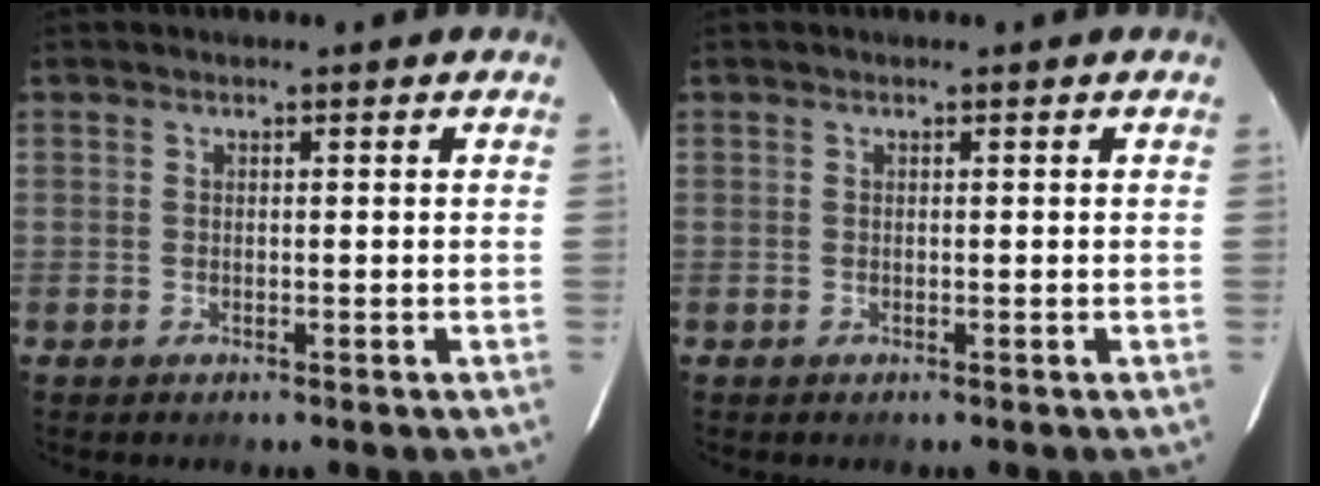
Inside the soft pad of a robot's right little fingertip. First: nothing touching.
{"total": 0.0}